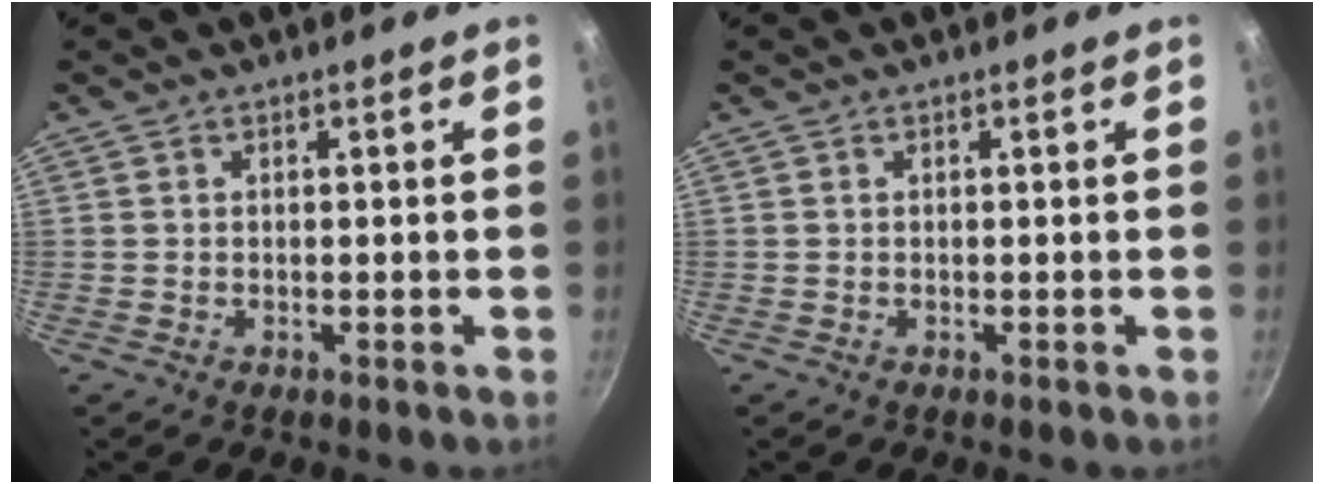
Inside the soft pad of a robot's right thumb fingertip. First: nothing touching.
{"total": 0.0}